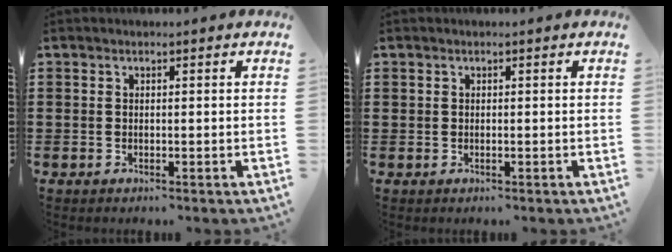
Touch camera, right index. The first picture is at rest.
{"total": 0.0}